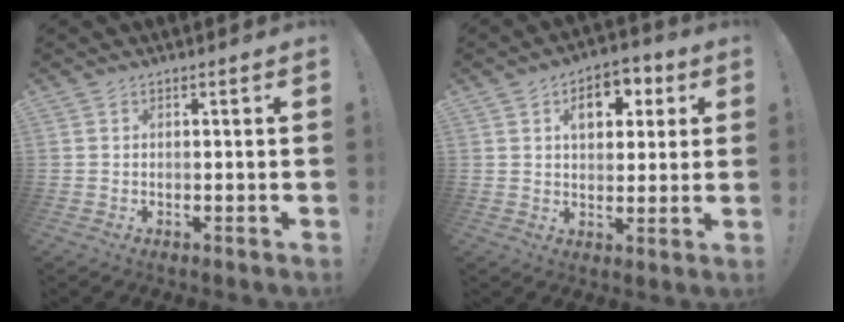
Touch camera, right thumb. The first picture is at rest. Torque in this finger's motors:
{"motor_torque": [0.80, 2.11, 0.56, -0.41, 0.01]}